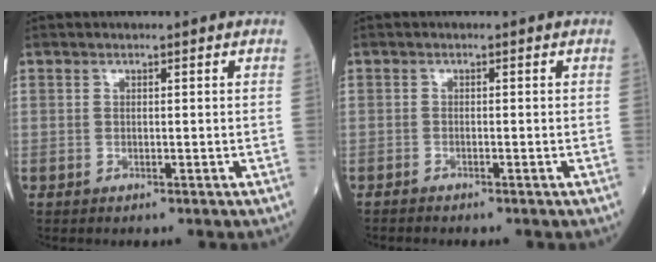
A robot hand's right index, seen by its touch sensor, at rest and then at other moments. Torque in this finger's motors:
{"motor_torque": [0.09, 0.00, -0.04, 0.01]}